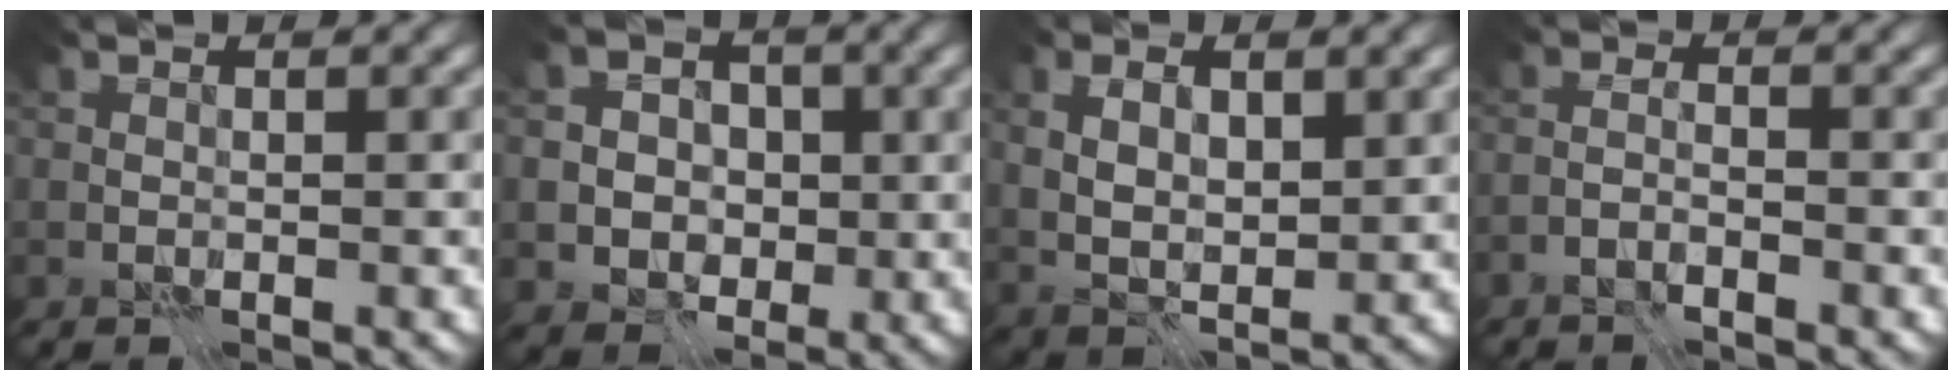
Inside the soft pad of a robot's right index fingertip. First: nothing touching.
{"total": 5.0, "force": [-0.4, 4.5, 2.3], "torque": [-0.028, 0.012, -0.021]}
{"total": 4.4, "force": [1.2, 2.2, 3.6], "torque": [-0.072, -0.001, 0.027]}
{"total": 1.4, "force": [-1.3, -0.2, 0.4], "torque": [-0.007, 0.004, -0.031]}